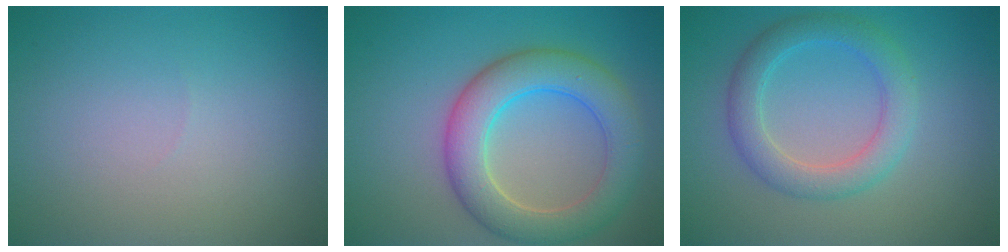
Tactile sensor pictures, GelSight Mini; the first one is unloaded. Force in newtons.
{"total": 6.6, "press": 6.6, "slide": 0.2}
{"total": 3.8, "press": 3.8, "slide": 0.1}